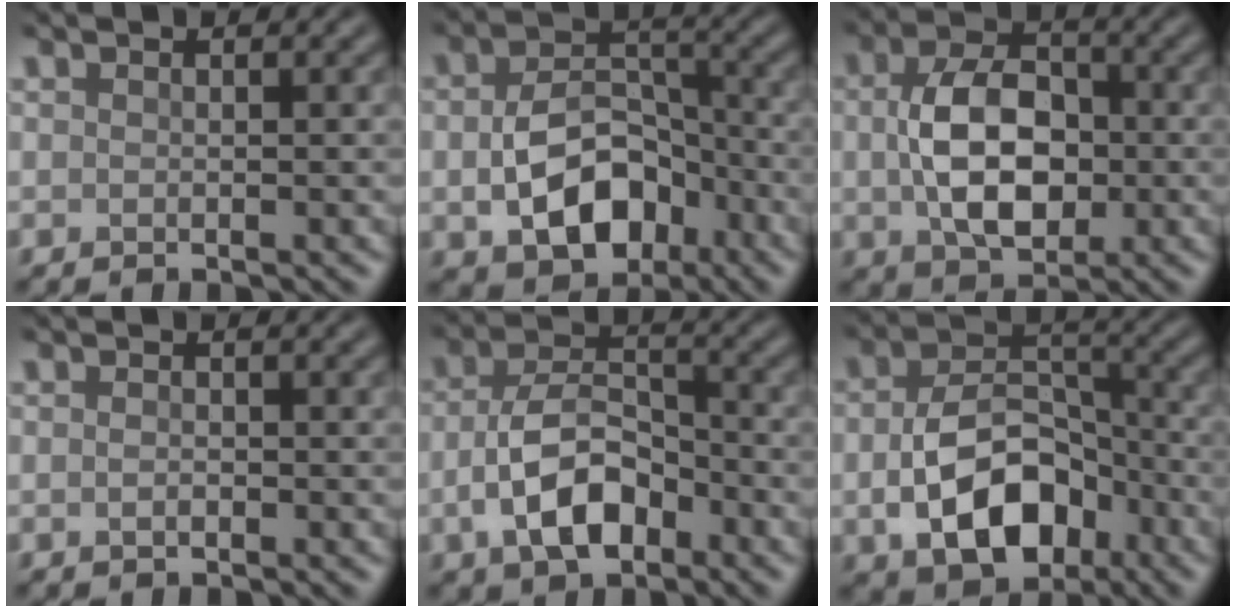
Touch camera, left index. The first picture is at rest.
{"total": 7.6, "force": [-2.1, 5.1, 5.3], "torque": [-0.098, -0.010, -0.026]}
{"total": 7.6, "force": [-0.1, 4.9, 5.8], "torque": [-0.112, 0.000, -0.004]}
{"total": 0.8, "force": [-0.3, 0.5, 0.7], "torque": [-0.014, -0.001, -0.005]}
{"total": 6.5, "force": [-2.4, 3.7, 4.8], "torque": [-0.091, 0.002, -0.047]}
{"total": 8.6, "force": [-2.6, 5.5, 6.1], "torque": [-0.114, -0.005, -0.038]}